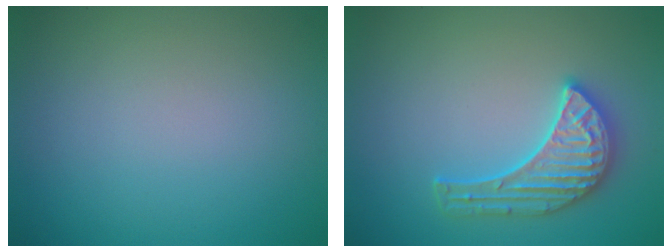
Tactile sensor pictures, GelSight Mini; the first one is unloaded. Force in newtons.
{"total": 4.2, "press": 3.9, "slide": 1.5}